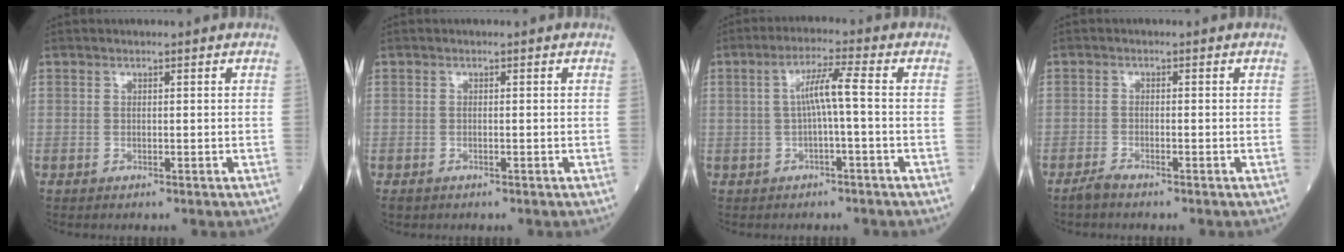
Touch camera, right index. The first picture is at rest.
{"total": 0.7, "force": [-0.3, 0.3, 0.6], "torque": [-0.012, -0.001, -0.003]}
{"total": 4.8, "force": [-0.2, -0.3, 4.8], "torque": [-0.085, 0.017, -0.001]}
{"total": 1.8, "force": [-1.5, 0.1, 0.9], "torque": [-0.025, -0.004, -0.031]}